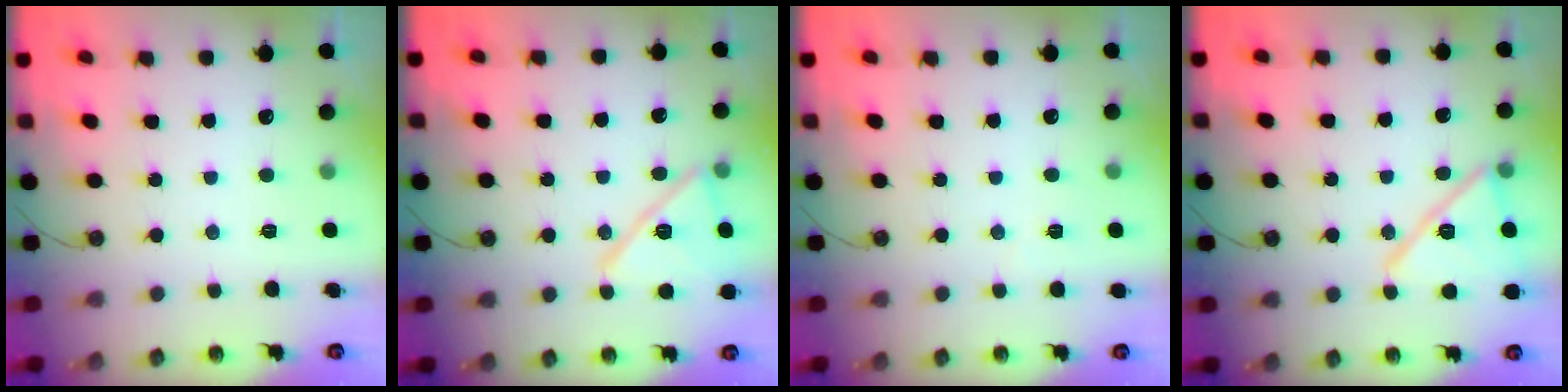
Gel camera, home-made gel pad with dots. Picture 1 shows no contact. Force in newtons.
{"total": 14.6, "press": 14.6, "slide": 0.4}
{"total": 2.5, "press": 2.3, "slide": 0.9}
{"total": 15.6, "press": 15.6, "slide": 0.4}